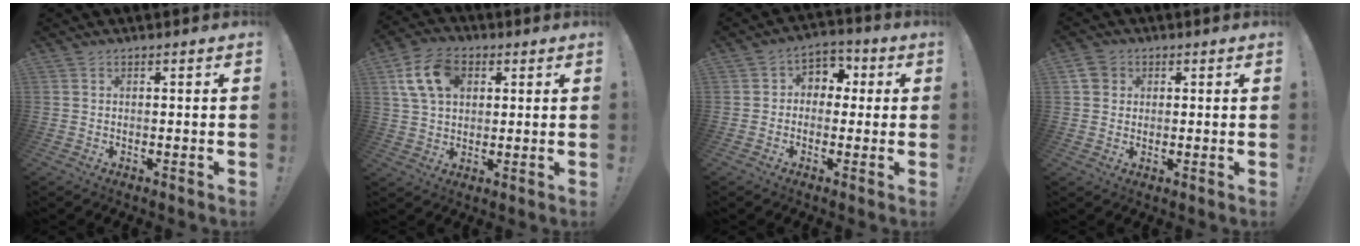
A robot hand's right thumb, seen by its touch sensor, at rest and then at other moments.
{"total": 13.4, "force": [4.9, 9.1, 8.4], "torque": [-0.151, -0.004, 0.095]}
{"total": 6.0, "force": [-0.7, 5.5, 2.2], "torque": [-0.029, 0.017, -0.010]}
{"total": 4.4, "force": [1.7, 3.9, 1.3], "torque": [-0.026, 0.004, 0.035]}